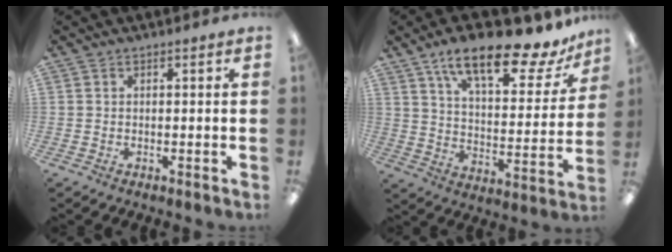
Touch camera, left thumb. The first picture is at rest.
{"total": 18.9, "force": [13.9, 5.5, 11.6], "torque": [-0.185, -0.085, 0.230]}